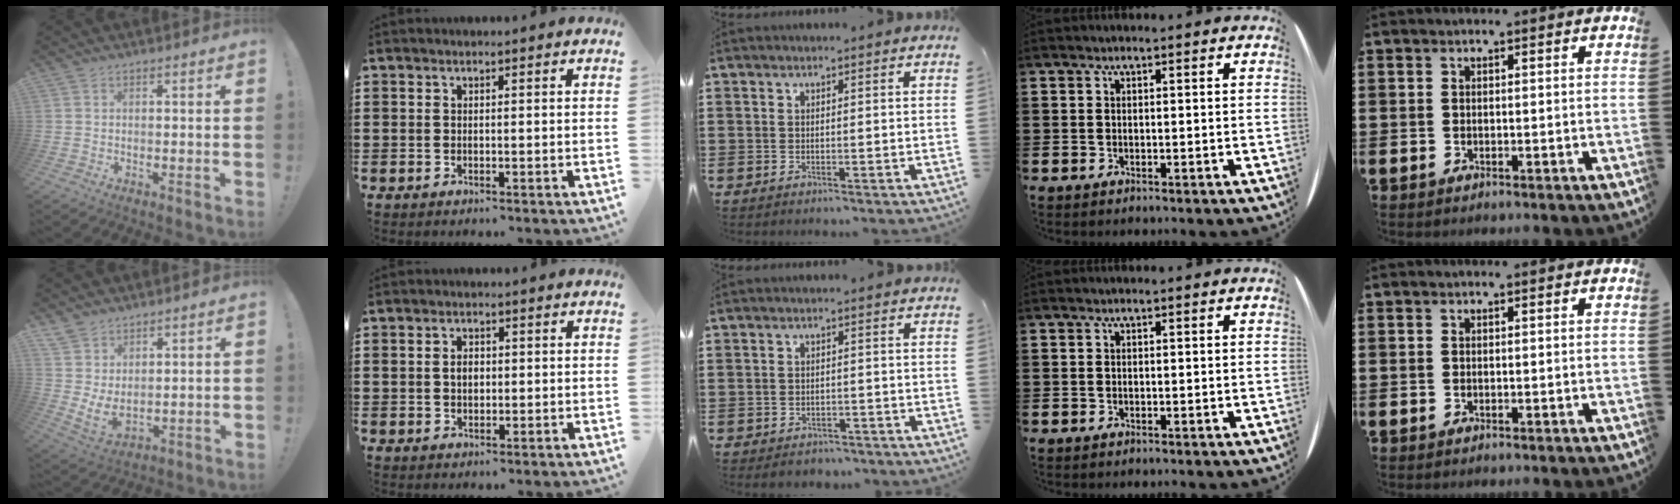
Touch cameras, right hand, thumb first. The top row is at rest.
{"thumb": {"total": 6.2, "force": [3.6, 3.3, 3.7], "torque": [-0.075, -0.037, 0.072]}, "index": {"total": 2.5, "force": [0.2, 1.7, 1.9], "torque": [-0.039, 0.007, 0.002]}, "middle": {"total": 1.4, "force": [-1.4, 0.4, 0.1], "torque": [-0.009, -0.001, -0.029]}}